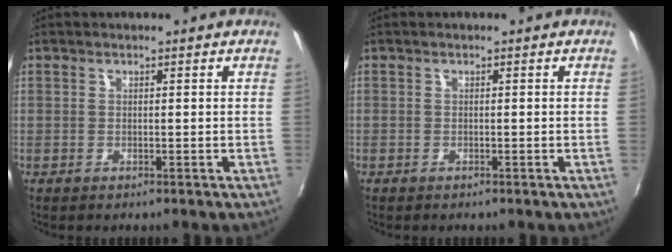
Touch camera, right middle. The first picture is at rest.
{"total": 0.0}